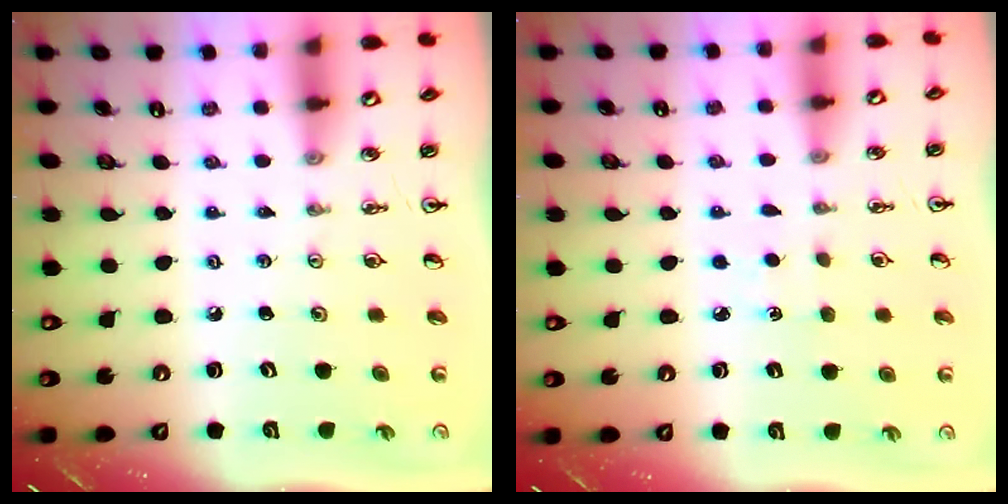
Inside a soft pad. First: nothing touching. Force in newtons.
{"total": 2.4, "press": 2.4, "slide": 0.3}